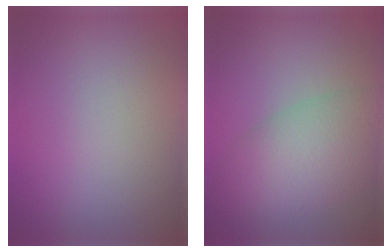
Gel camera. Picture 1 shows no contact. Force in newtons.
{"total": 6.7, "press": 6.7, "slide": 0.4}